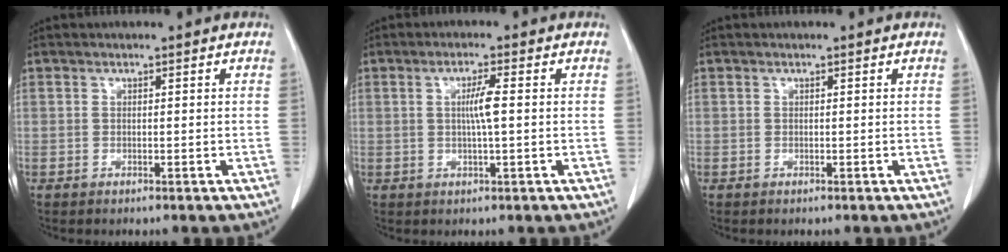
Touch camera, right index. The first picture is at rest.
{"total": 3.5, "force": [0.2, -0.2, 3.5], "torque": [-0.066, -0.003, 0.004]}
{"total": 0.0}